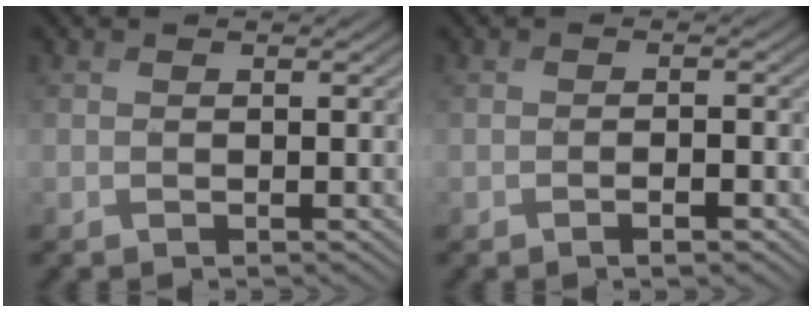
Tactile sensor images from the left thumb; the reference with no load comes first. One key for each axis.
{"total": 1.6, "fx": -0.9, "fy": 0.3, "fz": 1.3, "tx": -0.020, "ty": 0.002, "tz": -0.015}